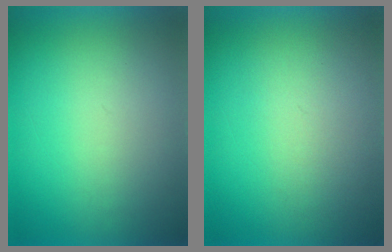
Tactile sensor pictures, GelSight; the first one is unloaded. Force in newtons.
{"total": 3.5}